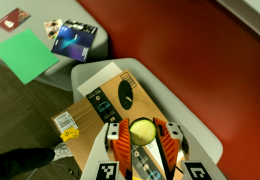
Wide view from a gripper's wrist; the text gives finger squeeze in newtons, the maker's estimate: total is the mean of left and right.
{"total": 11.5, "left": 11.9, "right": 11.2}